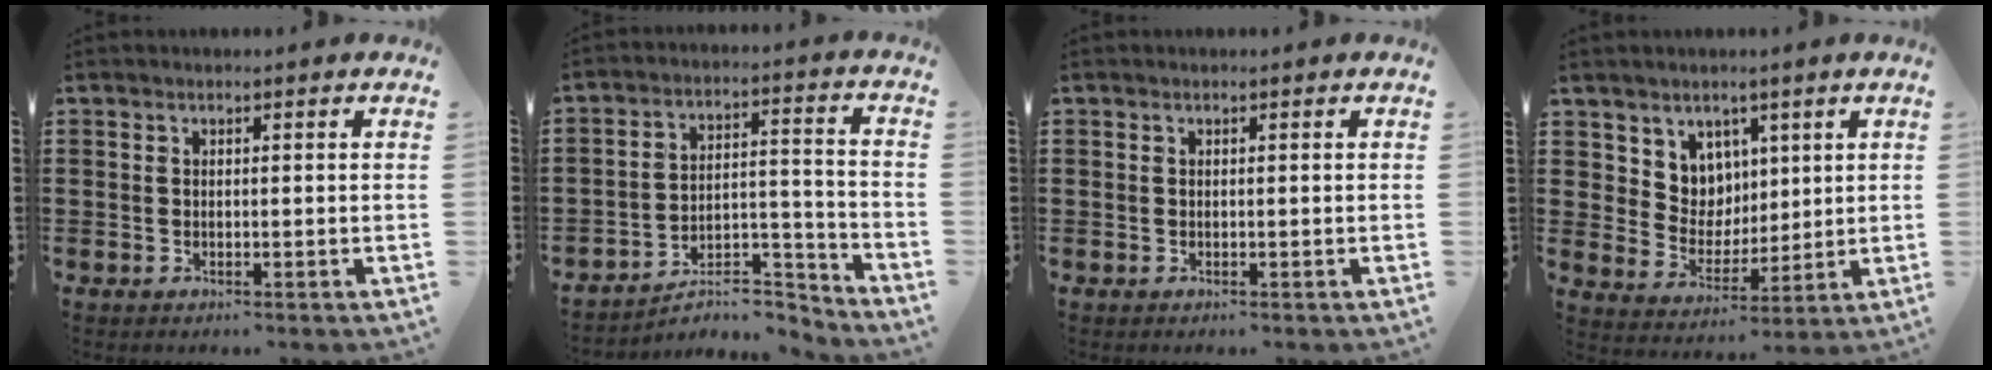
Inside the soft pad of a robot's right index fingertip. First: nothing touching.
{"total": 6.5, "force": [-6.0, 1.3, 2.2], "torque": [-0.033, 0.007, -0.116]}
{"total": 0.0}
{"total": 6.8, "force": [4.2, 5.3, 0.4], "torque": [-0.047, -0.011, 0.081]}